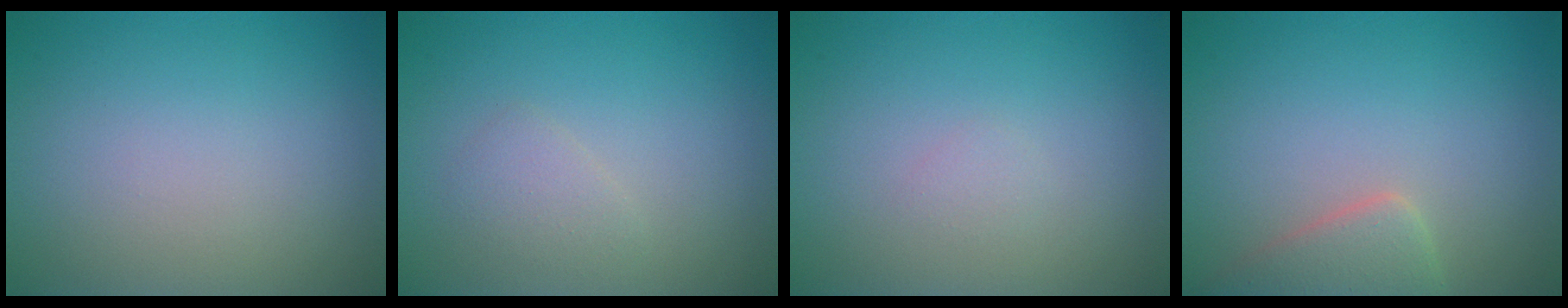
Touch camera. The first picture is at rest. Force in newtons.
{"total": 1.3, "press": 1.3, "slide": 0.0}
{"total": 0.5, "press": 0.5, "slide": 0.0}
{"total": 2.9, "press": 2.9, "slide": 0.3}